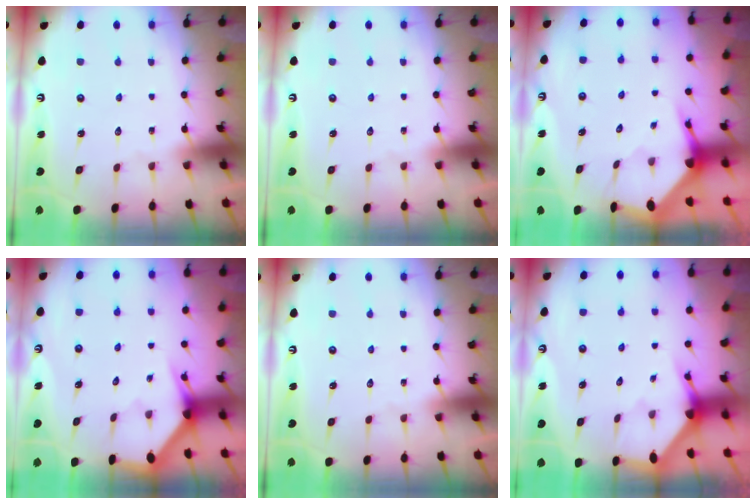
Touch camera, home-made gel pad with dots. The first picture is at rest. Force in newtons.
{"total": 0.0}
{"total": 3.5, "press": 3.5, "slide": 0.4}
{"total": 3.2, "press": 3.2, "slide": 0.2}
{"total": 0.0}
{"total": 2.8, "press": 2.8, "slide": 0.2}